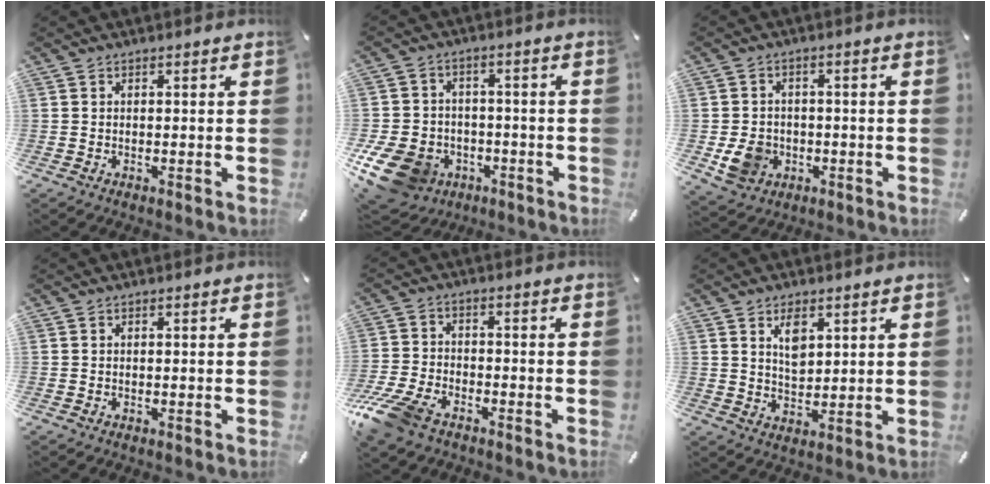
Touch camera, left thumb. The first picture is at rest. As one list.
[{"total": 12.2, "force": [-5.7, 9.3, 5.5], "torque": [-0.138, 0.033, -0.098]}, {"total": 7.5, "force": [-1.6, 6.6, 3.3], "torque": [-0.069, 0.008, -0.027]}, {"total": 0.0}, {"total": 9.9, "force": [-7.1, 5.0, 4.8], "torque": [-0.107, 0.029, -0.138]}, {"total": 5.5, "force": [2.7, 3.3, 3.4], "torque": [-0.053, -0.008, 0.044]}]